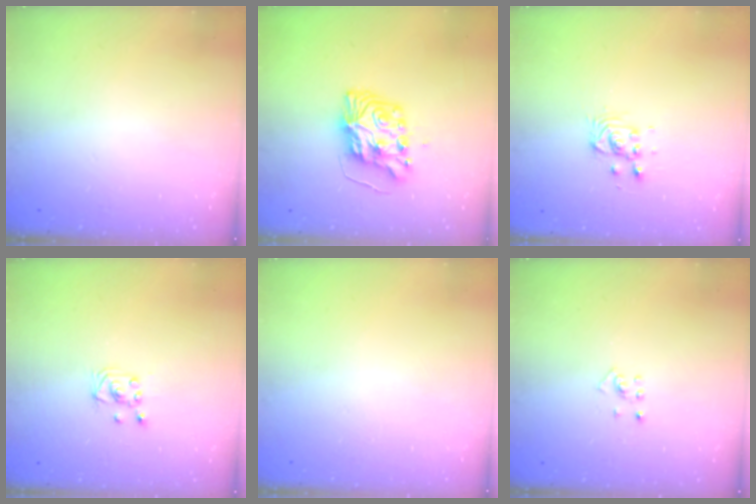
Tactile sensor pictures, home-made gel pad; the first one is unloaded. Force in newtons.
{"total": 9.1, "press": 9.0, "slide": 0.6}
{"total": 3.4, "press": 3.4, "slide": 0.4}
{"total": 2.0, "press": 2.0, "slide": 0.2}
{"total": 0.0}
{"total": 2.7, "press": 2.6, "slide": 0.6}